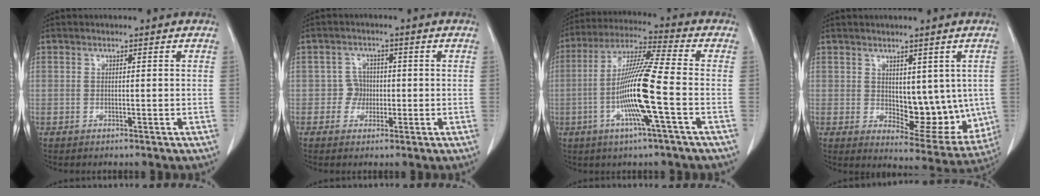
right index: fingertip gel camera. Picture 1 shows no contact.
{"total": 2.8, "force": [-0.5, 2.7, 0.3], "torque": [0.005, 0.010, -0.009]}
{"total": 13.2, "force": [-3.2, -0.6, 12.8], "torque": [-0.250, -0.004, -0.070]}
{"total": 10.5, "force": [0.5, 5.5, 9.0], "torque": [-0.097, -0.011, 0.025]}